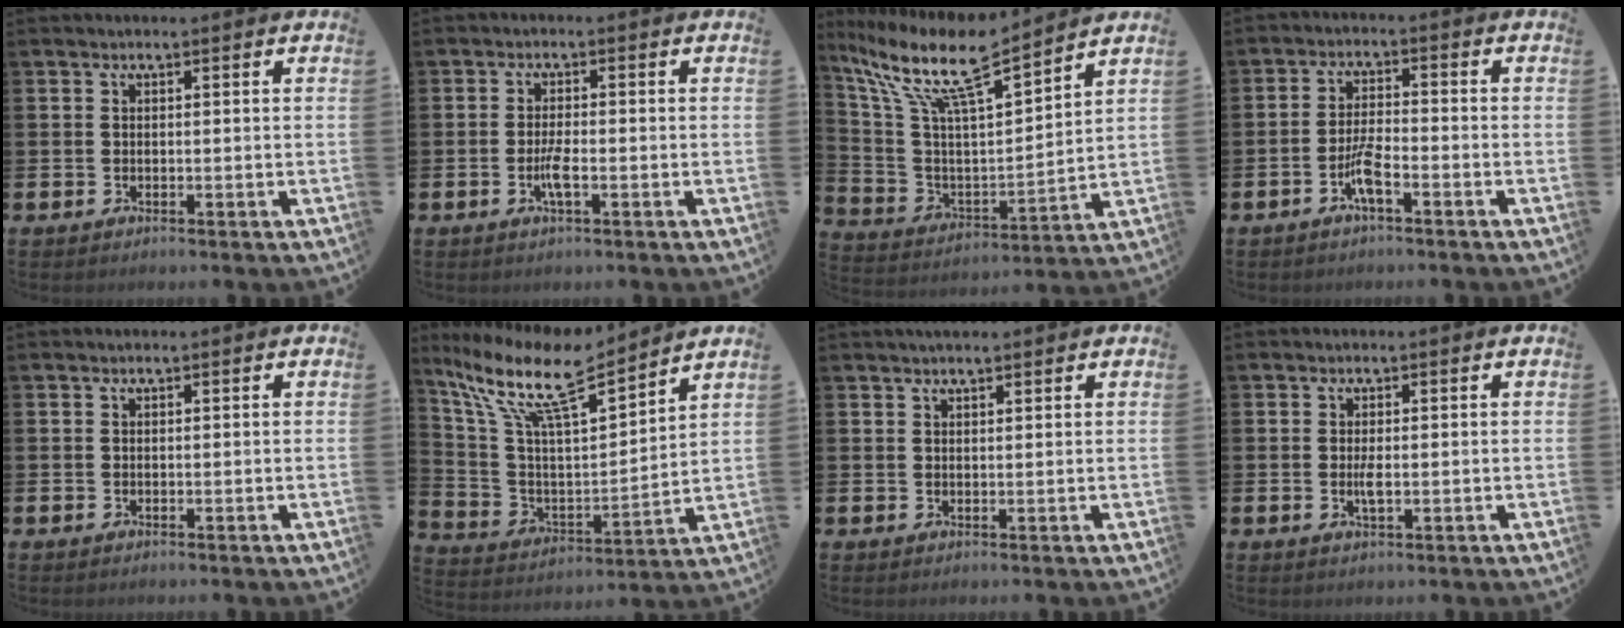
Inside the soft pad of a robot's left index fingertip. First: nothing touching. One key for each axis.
{"total": 2.6, "fx": -0.8, "fy": 0.5, "fz": 2.4, "tx": -0.051, "ty": 0.004, "tz": -0.012}
{"total": 11.7, "fx": 9.2, "fy": 1.8, "fz": 7.0, "tx": -0.176, "ty": -0.053, "tz": 0.153}
{"total": 4.0, "fx": -2.2, "fy": 0.7, "fz": 3.2, "tx": -0.077, "ty": 0.005, "tz": -0.043}
{"total": 0.0}
{"total": 12.6, "fx": 9.8, "fy": 2.8, "fz": 7.4, "tx": -0.187, "ty": -0.052, "tz": 0.166}
{"total": 2.0, "fx": 1.9, "fy": 0.4, "fz": 0.5, "tx": -0.004, "ty": -0.003, "tz": 0.033}
{"total": 1.8, "fx": 0.0, "fy": 0.5, "fz": 1.7, "tx": -0.033, "ty": 0.000, "tz": -0.001}